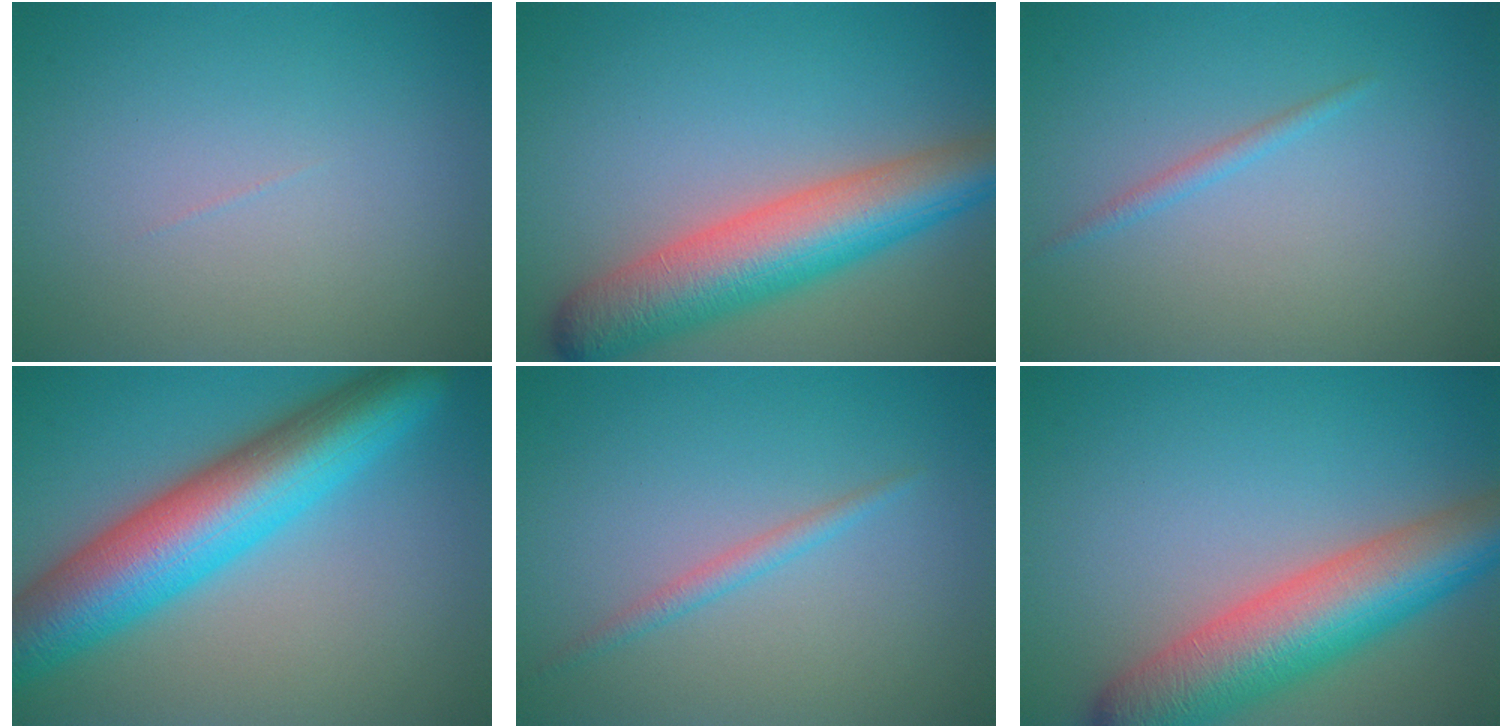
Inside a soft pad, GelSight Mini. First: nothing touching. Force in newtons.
{"total": 8.6, "press": 8.6, "slide": 0.5}
{"total": 1.0, "press": 1.0, "slide": 0.0}
{"total": 11.0, "press": 11.0, "slide": 0.2}
{"total": 1.3, "press": 1.3, "slide": 0.0}
{"total": 9.3, "press": 9.3, "slide": 0.5}